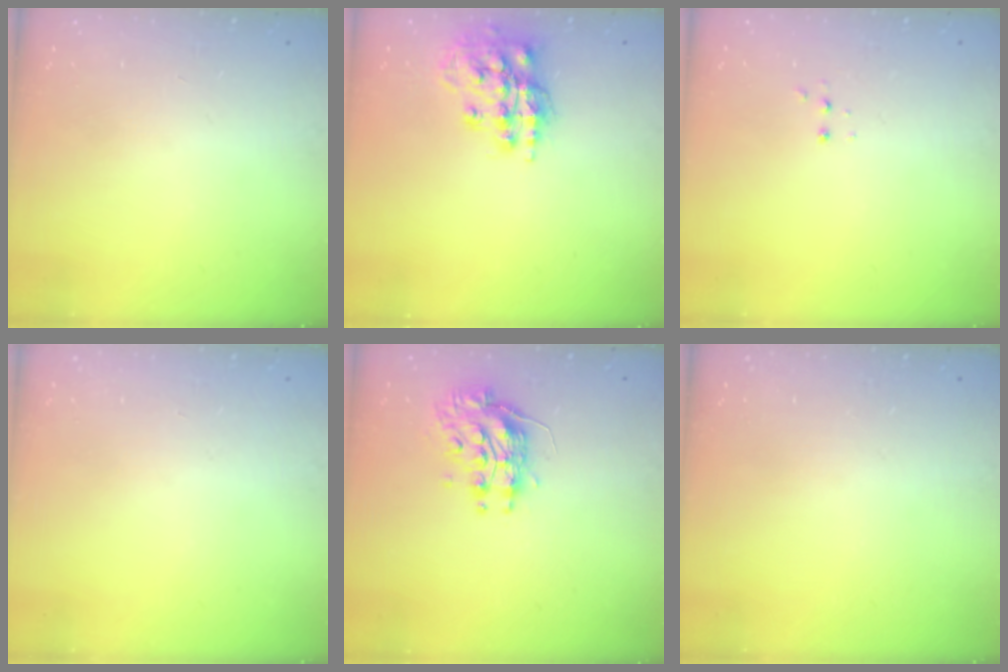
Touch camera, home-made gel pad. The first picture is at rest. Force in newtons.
{"total": 15.3, "press": 15.2, "slide": 1.8}
{"total": 2.8, "press": 2.7, "slide": 0.5}
{"total": 0.0}
{"total": 10.1, "press": 10.1, "slide": 0.4}
{"total": 0.0}